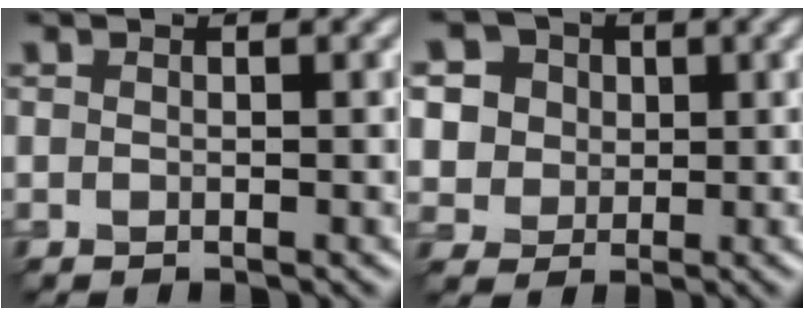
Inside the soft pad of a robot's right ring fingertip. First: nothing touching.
{"total": 7.4, "force": [3.0, 6.1, 2.8], "torque": [-0.065, 0.019, 0.037]}